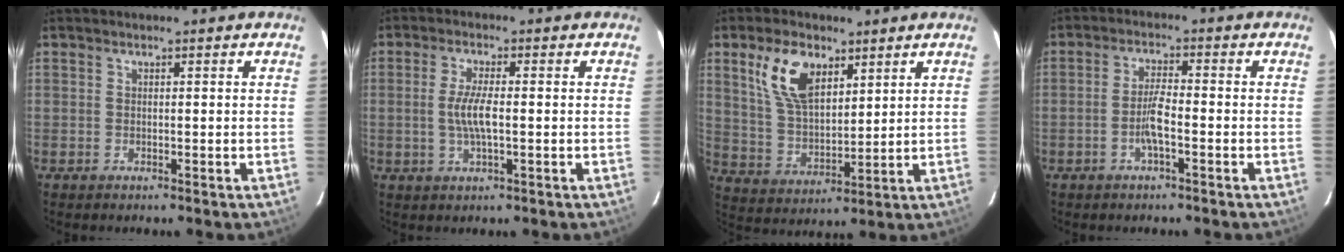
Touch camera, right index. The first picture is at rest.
{"total": 5.1, "force": [-0.4, 1.0, 4.9], "torque": [-0.095, -0.003, -0.006]}
{"total": 11.6, "force": [5.8, 6.3, 7.8], "torque": [-0.152, 0.016, 0.123]}
{"total": 4.2, "force": [-1.8, 0.5, 3.7], "torque": [-0.077, 0.003, -0.034]}